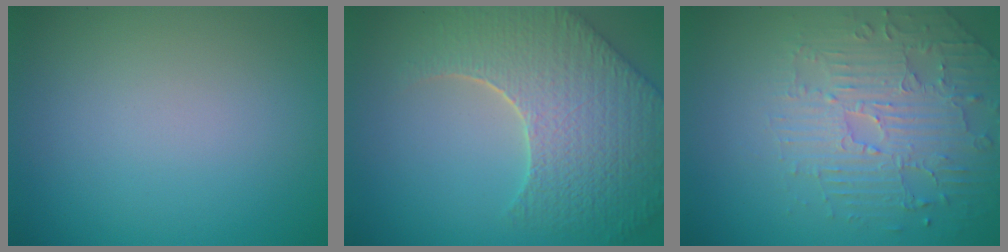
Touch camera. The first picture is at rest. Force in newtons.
{"total": 9.0, "press": 6.4, "slide": 6.3}
{"total": 4.6, "press": 3.7, "slide": 2.7}